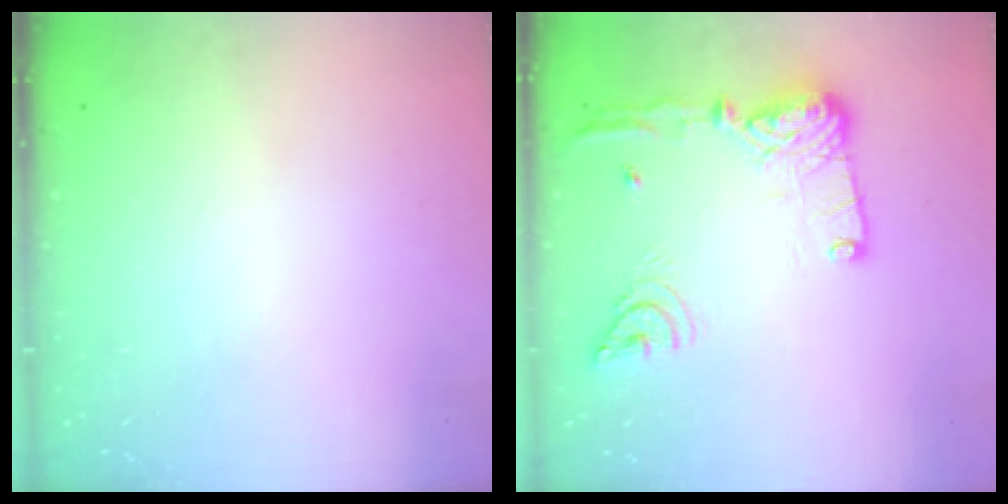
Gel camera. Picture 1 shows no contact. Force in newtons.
{"total": 16.7, "press": 16.5, "slide": 2.8}